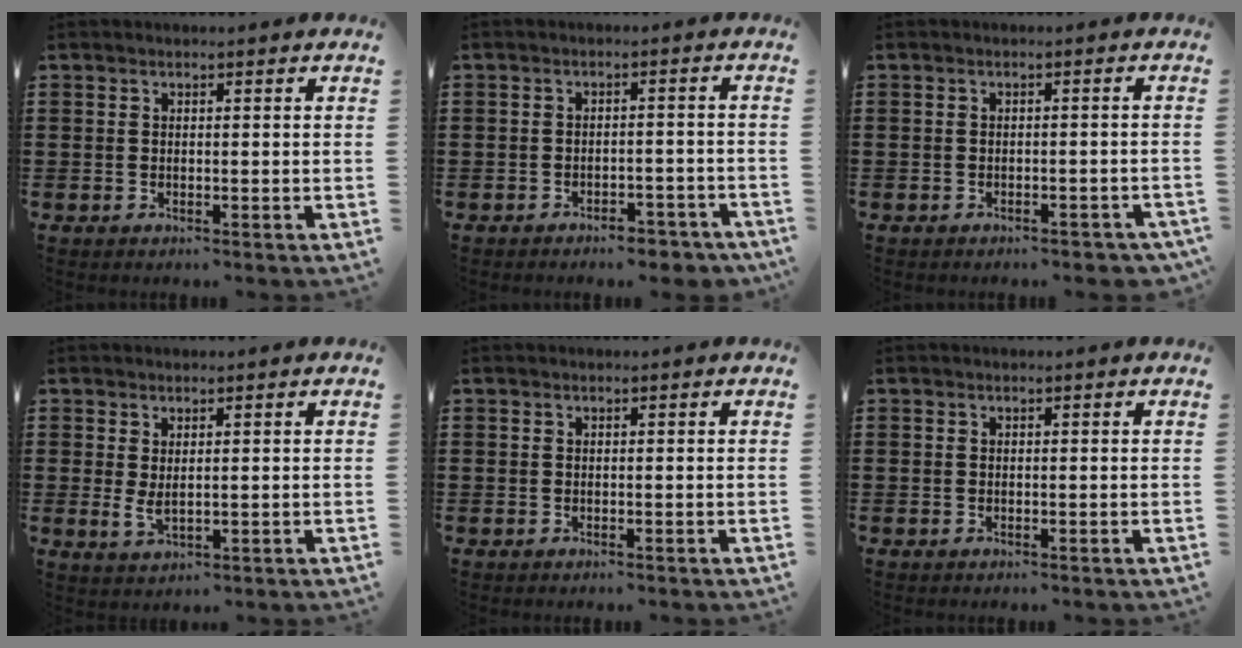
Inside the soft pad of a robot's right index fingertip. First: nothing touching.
{"total": 3.3, "force": [-3.1, 0.4, 0.9], "torque": [-0.019, 0.002, -0.062]}
{"total": 1.5, "force": [-1.4, 0.3, 0.4], "torque": [-0.013, -0.001, -0.028]}
{"total": 2.4, "force": [0.8, 0.9, 2.1], "torque": [-0.050, -0.003, 0.013]}
{"total": 0.0}
{"total": 0.0}